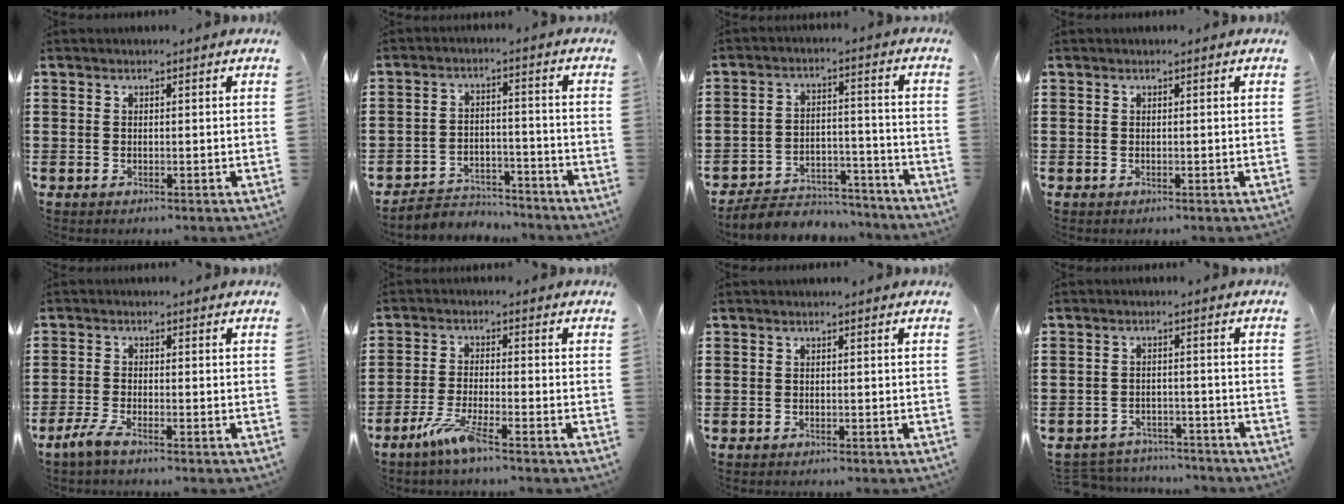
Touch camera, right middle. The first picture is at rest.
{"total": 3.7, "force": [-3.6, 0.6, -0.2], "torque": [0.001, 0.008, -0.078]}
{"total": 4.9, "force": [-4.9, 0.8, 0.4], "torque": [-0.009, 0.014, -0.100]}
{"total": 0.0}
{"total": 2.4, "force": [-1.6, -0.3, 1.9], "torque": [-0.047, -0.006, -0.034]}
{"total": 5.3, "force": [-3.5, 0.4, 3.9], "torque": [-0.089, -0.012, -0.067]}
{"total": 0.5, "force": [0.2, -0.5, -0.1], "torque": [0.006, -0.001, 0.004]}
{"total": 3.0, "force": [-3.0, 0.1, -0.3], "torque": [0.002, 0.001, -0.065]}